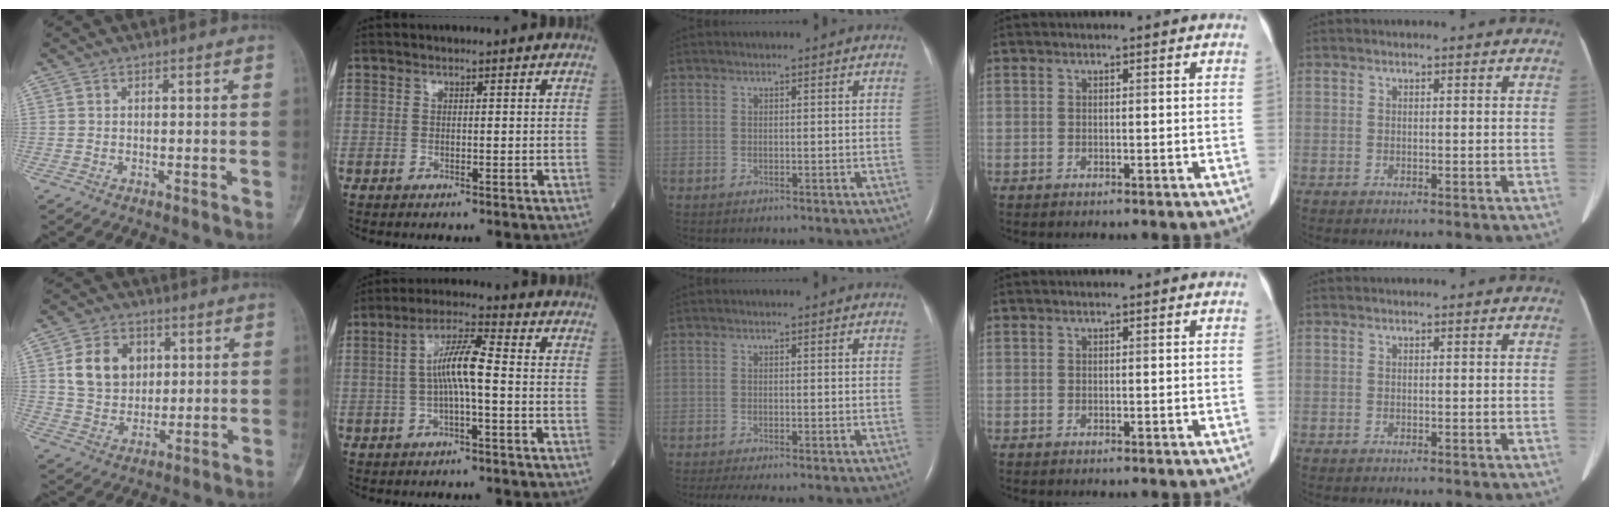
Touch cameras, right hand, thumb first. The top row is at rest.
{"thumb": {"total": 11.0, "force": [2.9, 8.6, 6.1], "torque": [-0.075, -0.006, 0.056]}, "index": {"total": 7.0, "force": [-0.4, 0.8, 6.9], "torque": [-0.132, 0.016, -0.012]}, "middle": {"total": 3.9, "force": [-3.1, 0.4, 2.3], "torque": [-0.037, -0.011, -0.047]}}